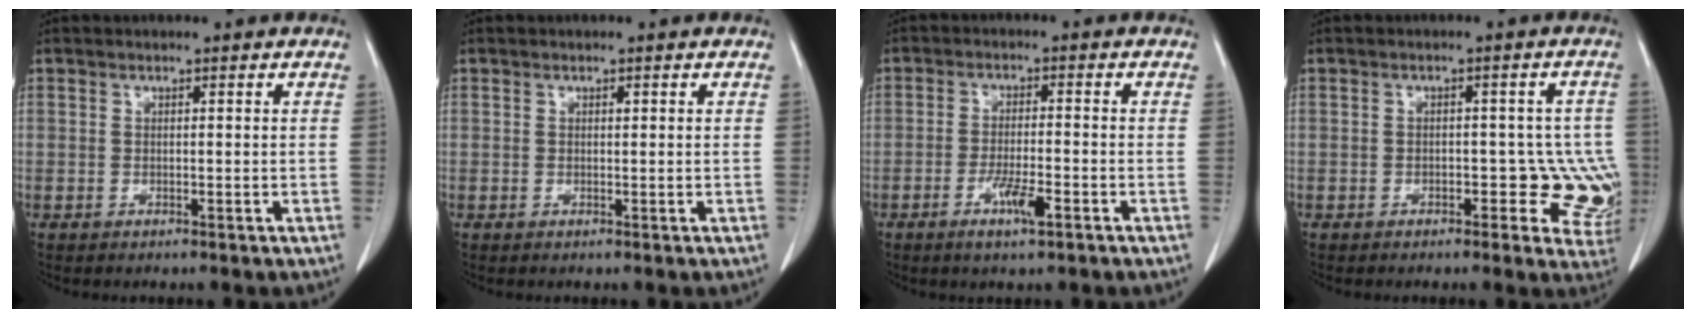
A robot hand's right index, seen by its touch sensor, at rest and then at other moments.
{"total": 0.0}
{"total": 4.8, "force": [-2.4, 0.6, 4.1], "torque": [-0.075, -0.004, -0.043]}
{"total": 7.7, "force": [-1.9, 4.2, 6.2], "torque": [-0.038, 0.014, -0.021]}